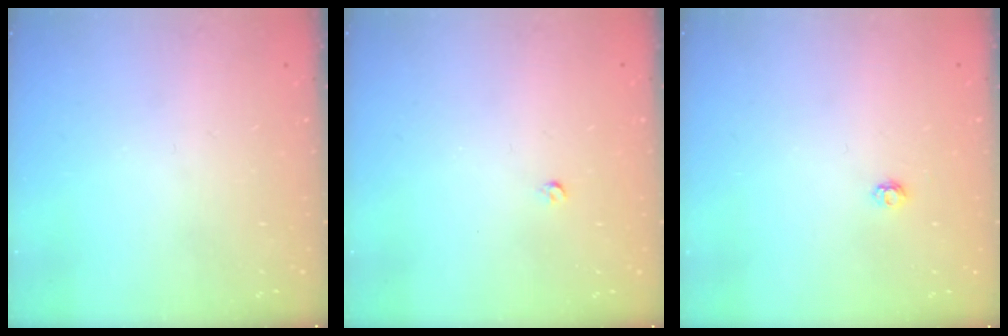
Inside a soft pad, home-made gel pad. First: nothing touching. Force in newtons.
{"total": 2.6, "press": 2.5, "slide": 0.4}
{"total": 2.9, "press": 2.9, "slide": 0.4}